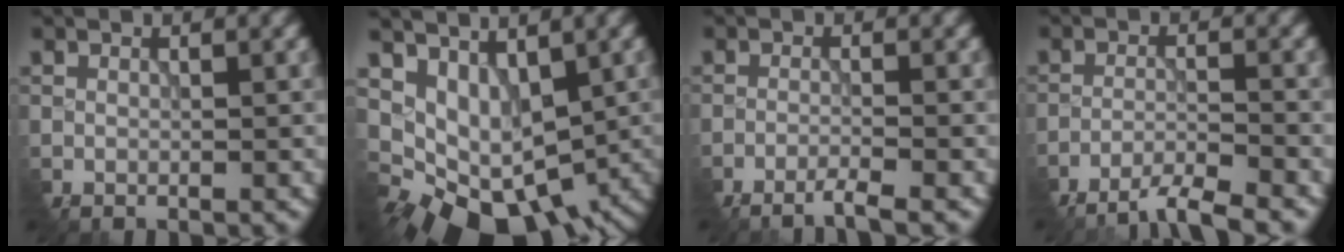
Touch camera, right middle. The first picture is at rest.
{"total": 6.7, "force": [-0.6, 5.2, 4.2], "torque": [-0.050, -0.006, 0.018]}
{"total": 2.4, "force": [-2.1, 0.0, 1.2], "torque": [-0.022, 0.004, -0.044]}
{"total": 4.1, "force": [-3.7, 0.3, 1.8], "torque": [-0.032, -0.001, -0.068]}